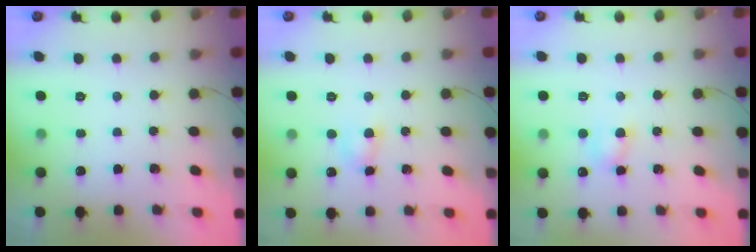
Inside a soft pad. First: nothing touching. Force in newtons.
{"total": 3.9, "press": 3.8, "slide": 1.1}
{"total": 4.4, "press": 4.2, "slide": 1.3}